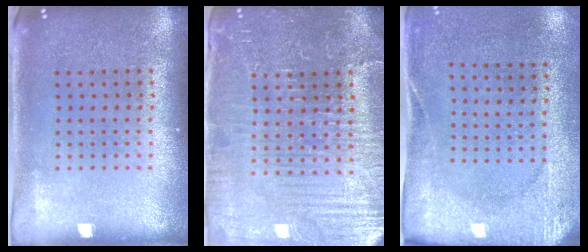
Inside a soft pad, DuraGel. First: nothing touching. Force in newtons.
{"total": 4.4, "press": 4.2, "slide": 1.2}
{"total": 2.6, "press": 2.1, "slide": 1.6}